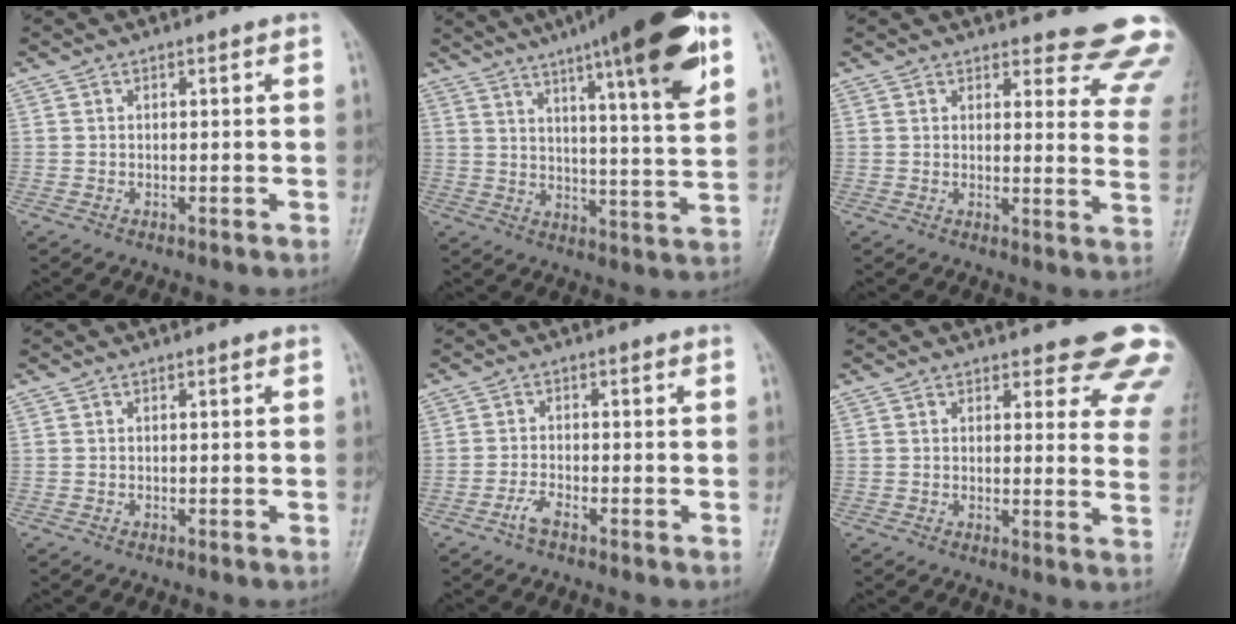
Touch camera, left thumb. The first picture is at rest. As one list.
[{"total": 21.7, "force": [12.1, 3.2, 17.7], "torque": [-0.247, -0.030, 0.172]}, {"total": 14.6, "force": [13.8, 3.4, 3.6], "torque": [0.012, -0.121, 0.126]}, {"total": 0.0}, {"total": 2.4, "force": [-1.8, 0.5, 1.6], "torque": [-0.040, 0.011, -0.038]}, {"total": 12.9, "force": [11.1, 4.1, 5.2], "torque": [-0.003, -0.068, 0.097]}]